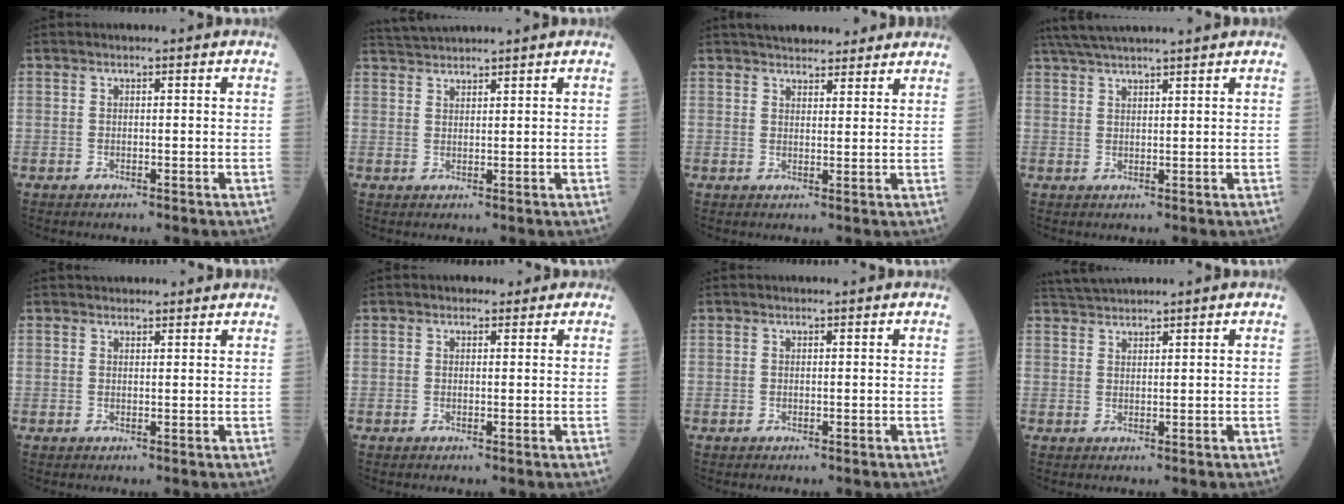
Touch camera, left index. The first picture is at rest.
{"total": 3.5, "force": [3.4, -0.6, 0.4], "torque": [-0.014, 0.024, 0.070]}
{"total": 10.6, "force": [9.3, 3.2, 4.0], "torque": [-0.045, 0.024, 0.123]}
{"total": 9.8, "force": [8.6, 0.0, 4.6], "torque": [-0.082, 0.038, 0.134]}
{"total": 4.8, "force": [4.5, 1.1, 0.9], "torque": [-0.005, 0.031, 0.056]}
{"total": 1.3, "force": [0.8, 1.0, 0.2], "torque": [0.003, 0.002, 0.004]}
{"total": 0.0}
{"total": 3.0, "force": [2.9, -0.7, 0.4], "torque": [-0.017, 0.018, 0.064]}